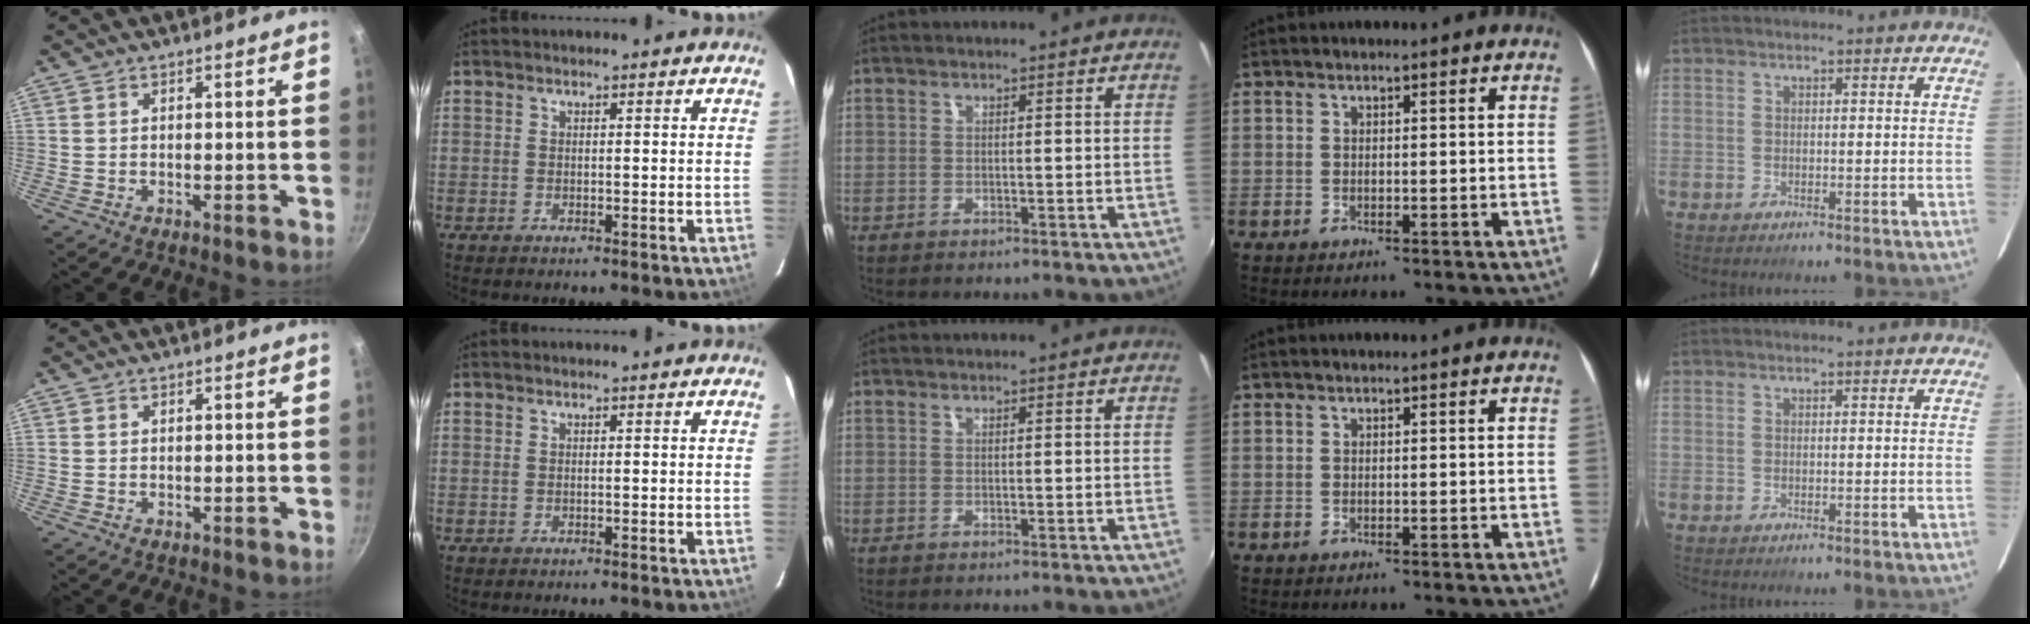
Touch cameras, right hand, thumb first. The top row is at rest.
{}